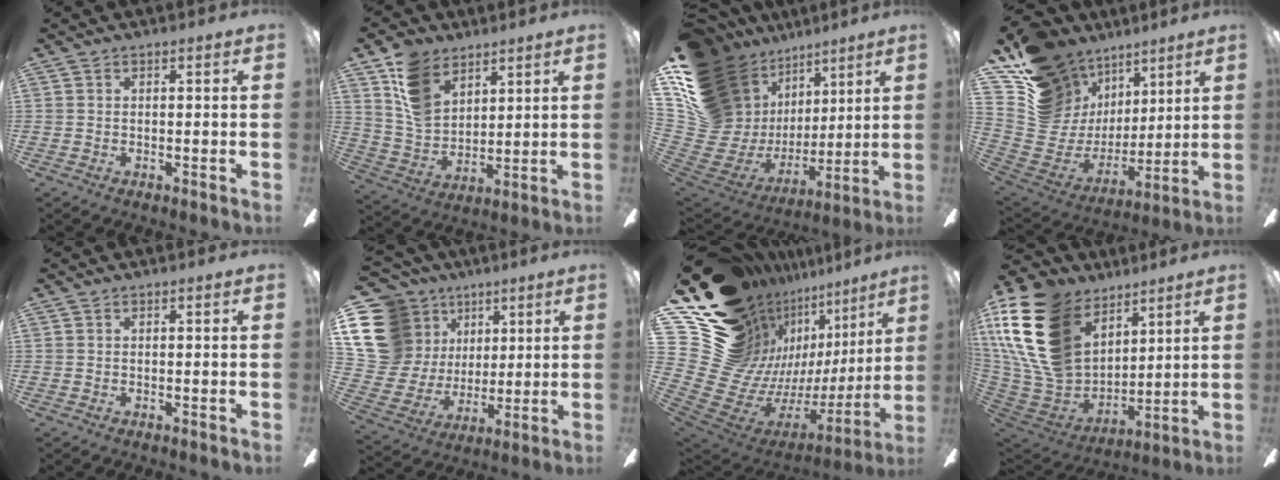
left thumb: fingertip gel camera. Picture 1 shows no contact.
{"total": 12.4, "force": [7.7, 8.1, 5.4], "torque": [-0.117, -0.022, 0.155]}
{"total": 22.6, "force": [9.9, 16.9, 11.1], "torque": [-0.207, -0.100, 0.242]}
{"total": 18.0, "force": [9.1, 14.3, 6.3], "torque": [-0.139, -0.074, 0.200]}
{"total": 0.0}
{"total": 19.8, "force": [7.9, 16.5, 7.7], "torque": [-0.166, -0.038, 0.168]}
{"total": 23.7, "force": [11.0, 16.5, 13.0], "torque": [-0.241, -0.138, 0.274]}
{"total": 25.4, "force": [11.4, 17.3, 14.6], "torque": [-0.340, -0.057, 0.218]}